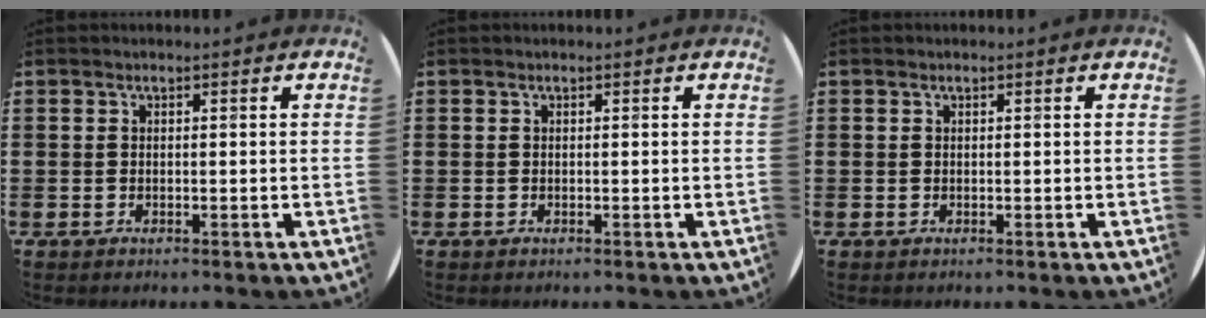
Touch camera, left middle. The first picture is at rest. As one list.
[{"total": 0.0}, {"total": 0.0}]